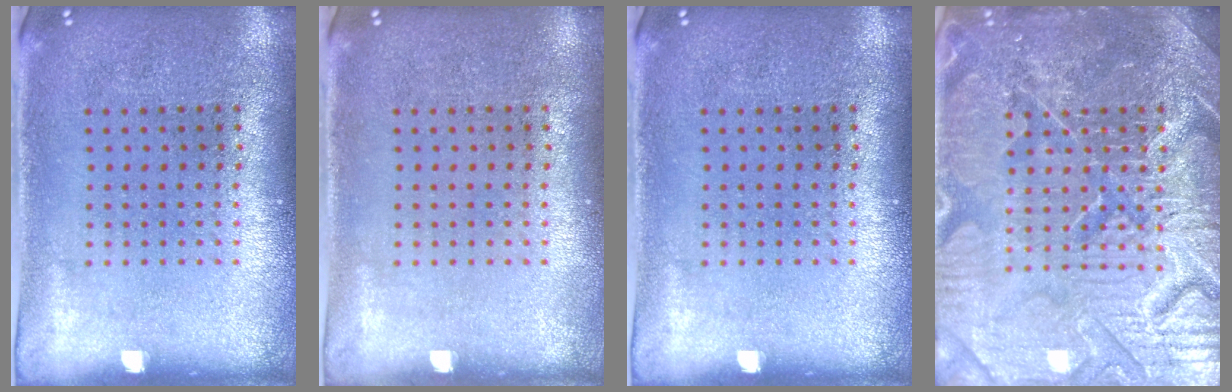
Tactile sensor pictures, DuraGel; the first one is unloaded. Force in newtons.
{"total": 0.0}
{"total": 0.0}
{"total": 7.7, "press": 7.6, "slide": 0.9}